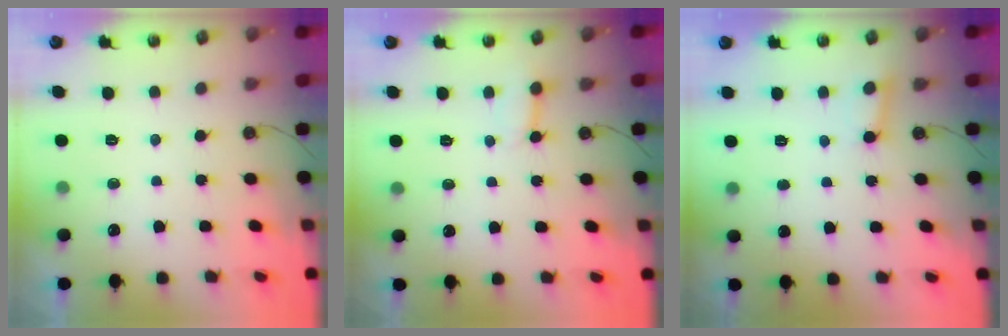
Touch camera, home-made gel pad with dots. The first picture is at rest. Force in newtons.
{"total": 3.1, "press": 3.0, "slide": 0.3}
{"total": 2.4, "press": 2.3, "slide": 0.6}